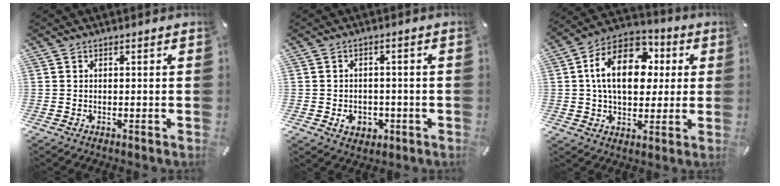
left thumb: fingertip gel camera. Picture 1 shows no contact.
{"total": 4.8, "force": [-1.4, 3.9, 2.4], "torque": [-0.039, 0.002, -0.025]}
{"total": 17.9, "force": [3.7, 12.1, 12.7], "torque": [-0.234, 0.000, 0.062]}